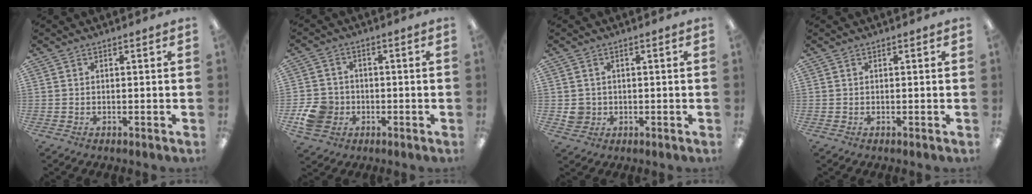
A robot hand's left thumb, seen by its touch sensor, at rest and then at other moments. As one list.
[{"total": 7.8, "force": [-2.2, 6.8, 3.2], "torque": [-0.072, 0.016, -0.038]}, {"total": 3.4, "force": [0.2, 3.3, 0.8], "torque": [-0.009, 0.003, 0.004]}, {"total": 0.0}]